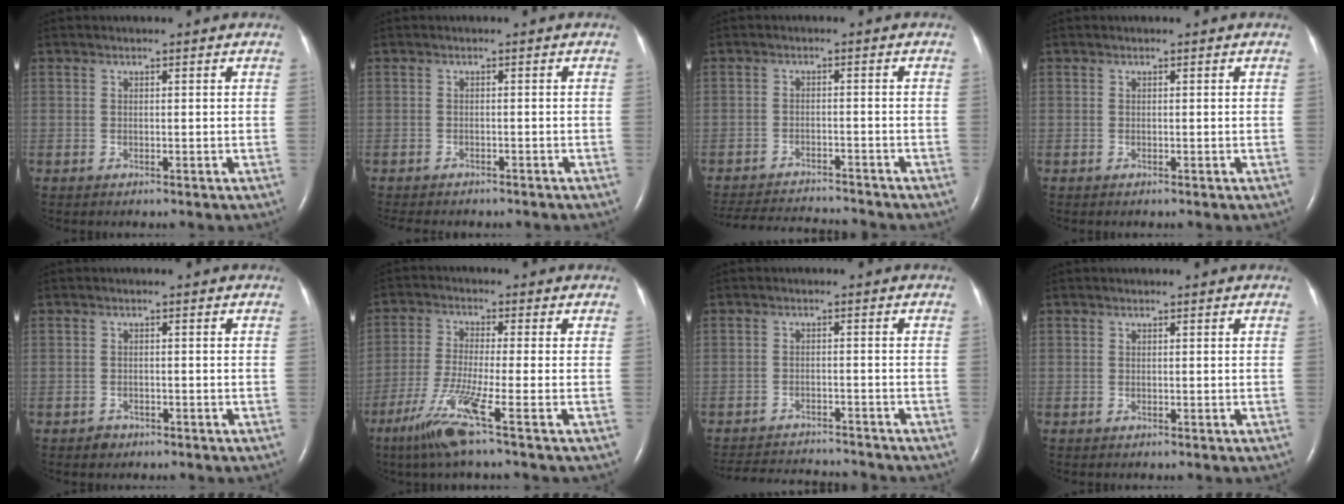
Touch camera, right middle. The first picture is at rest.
{"total": 7.8, "force": [-6.7, 2.5, 3.2], "torque": [-0.046, -0.001, -0.079]}
{"total": 11.1, "force": [-10.7, 0.8, 2.6], "torque": [-0.052, 0.000, -0.158]}
{"total": 0.0}
{"total": 1.4, "force": [-1.0, 1.0, 0.1], "torque": [-0.003, 0.003, -0.016]}
{"total": 8.5, "force": [-4.7, -1.2, 6.9], "torque": [-0.142, -0.030, -0.097]}
{"total": 10.4, "force": [-10.1, 1.1, 2.2], "torque": [-0.044, 0.002, -0.145]}
{"total": 0.0}